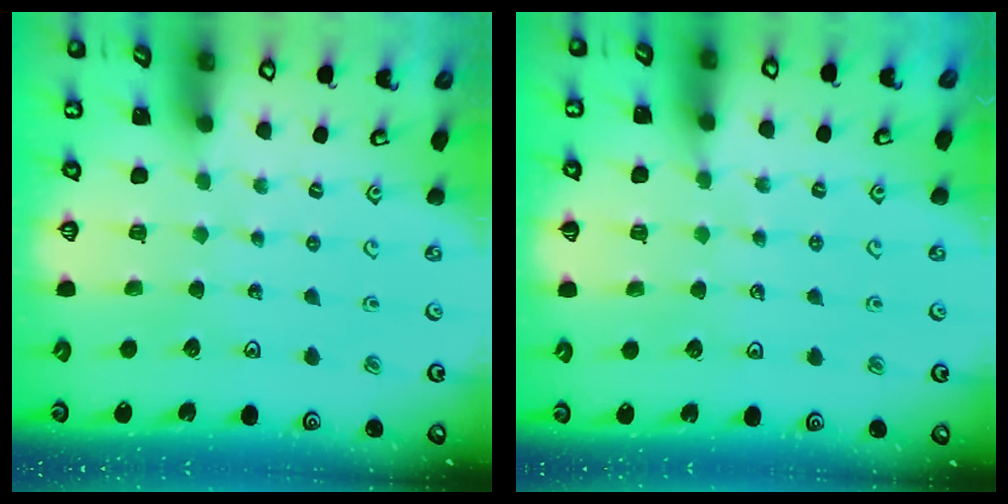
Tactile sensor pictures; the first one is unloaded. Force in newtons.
{"total": 5.1, "press": 5.0, "slide": 0.8}